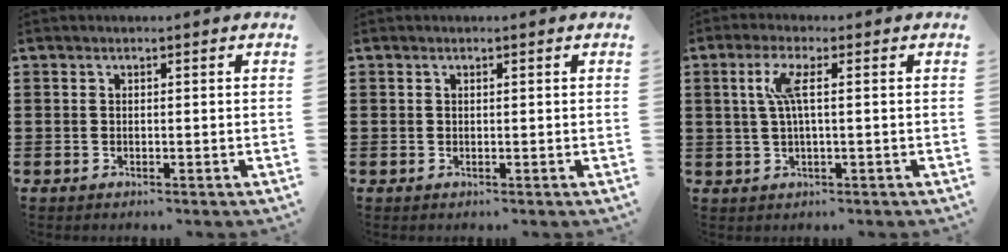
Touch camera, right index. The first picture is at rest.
{"total": 0.0}
{"total": 4.3, "force": [0.7, 0.4, 4.3], "torque": [-0.098, -0.007, 0.005]}